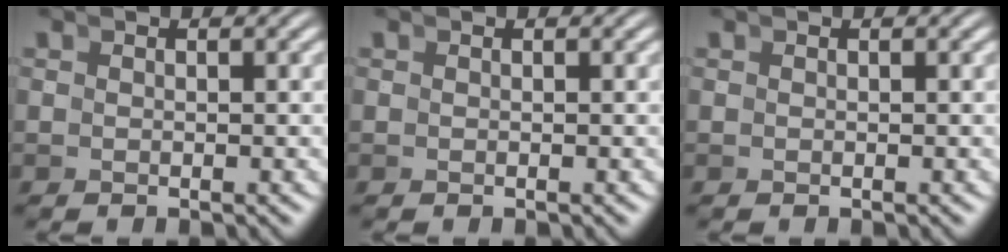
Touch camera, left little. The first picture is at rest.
{"total": 0.0}
{"total": 0.0}